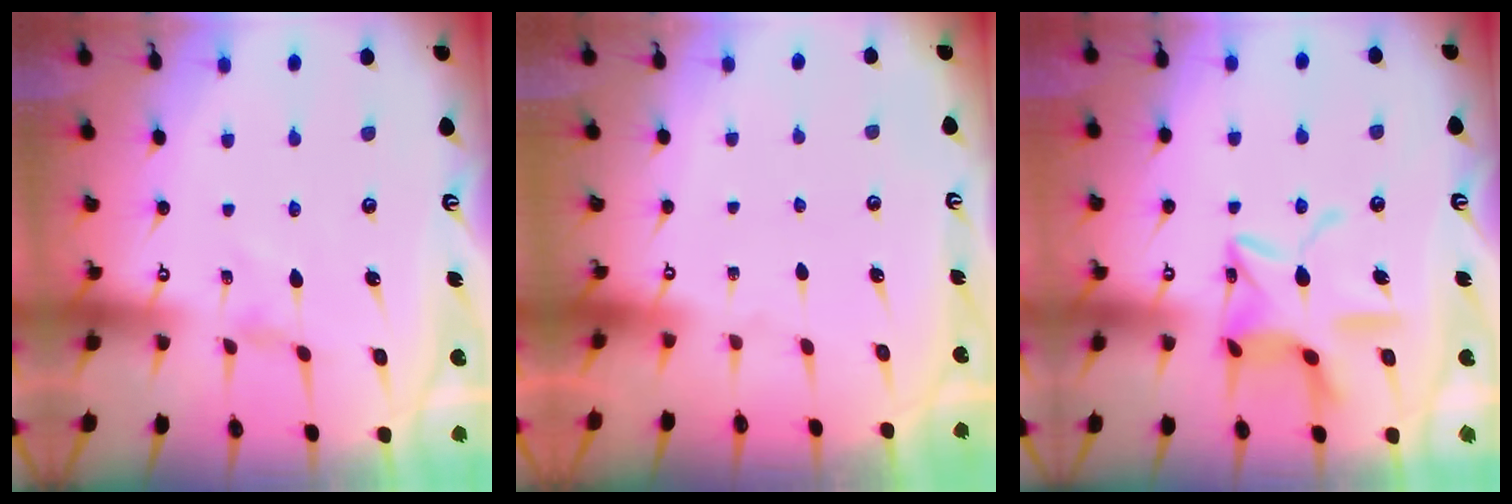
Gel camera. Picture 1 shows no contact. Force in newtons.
{"total": 0.0}
{"total": 14.6, "press": 14.6, "slide": 1.3}